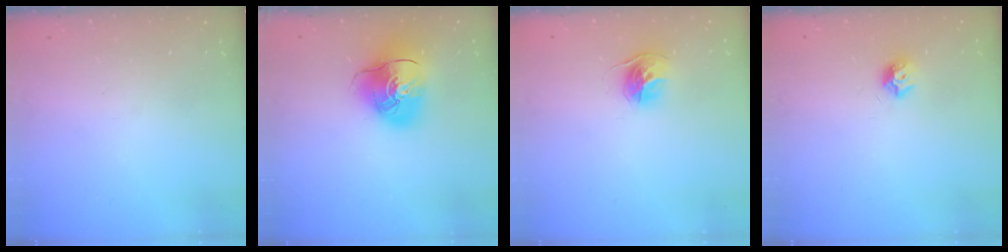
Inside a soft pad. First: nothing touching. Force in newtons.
{"total": 11.7, "press": 11.5, "slide": 1.8}
{"total": 11.1, "press": 11.1, "slide": 0.9}
{"total": 7.4, "press": 7.4, "slide": 0.9}